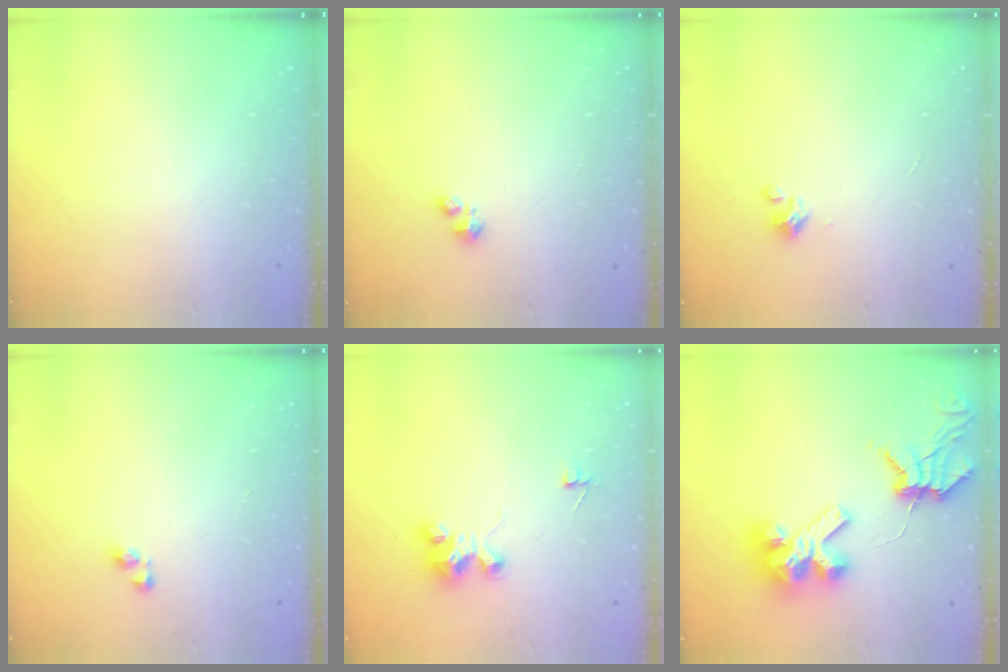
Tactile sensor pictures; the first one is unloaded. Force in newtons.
{"total": 1.1, "press": 1.1, "slide": 0.3}
{"total": 2.0, "press": 2.0, "slide": 0.2}
{"total": 3.1, "press": 3.1, "slide": 0.2}
{"total": 4.1, "press": 4.1, "slide": 0.2}
{"total": 11.8, "press": 11.7, "slide": 1.3}